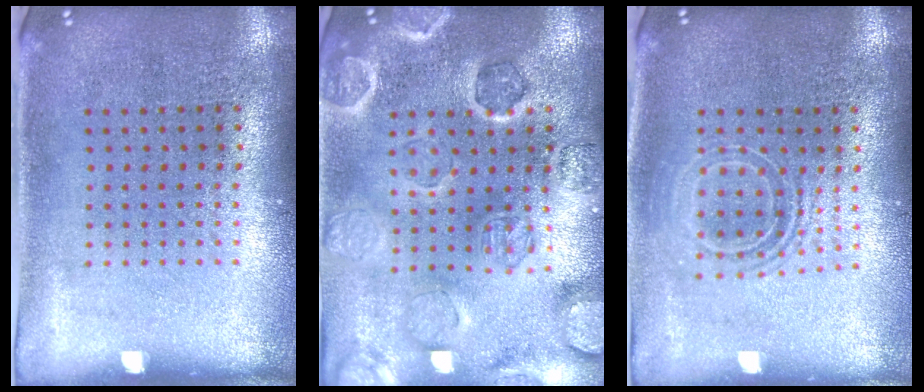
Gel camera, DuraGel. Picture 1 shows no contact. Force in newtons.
{"total": 2.6, "press": 2.6, "slide": 0.4}
{"total": 1.7, "press": 1.3, "slide": 1.0}